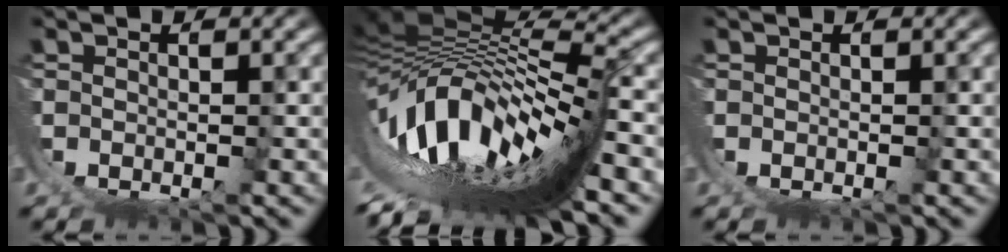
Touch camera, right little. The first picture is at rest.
{"total": 18.0, "force": [-2.7, 8.4, 15.7], "torque": [-0.258, -0.006, -0.028]}
{"total": 0.0}